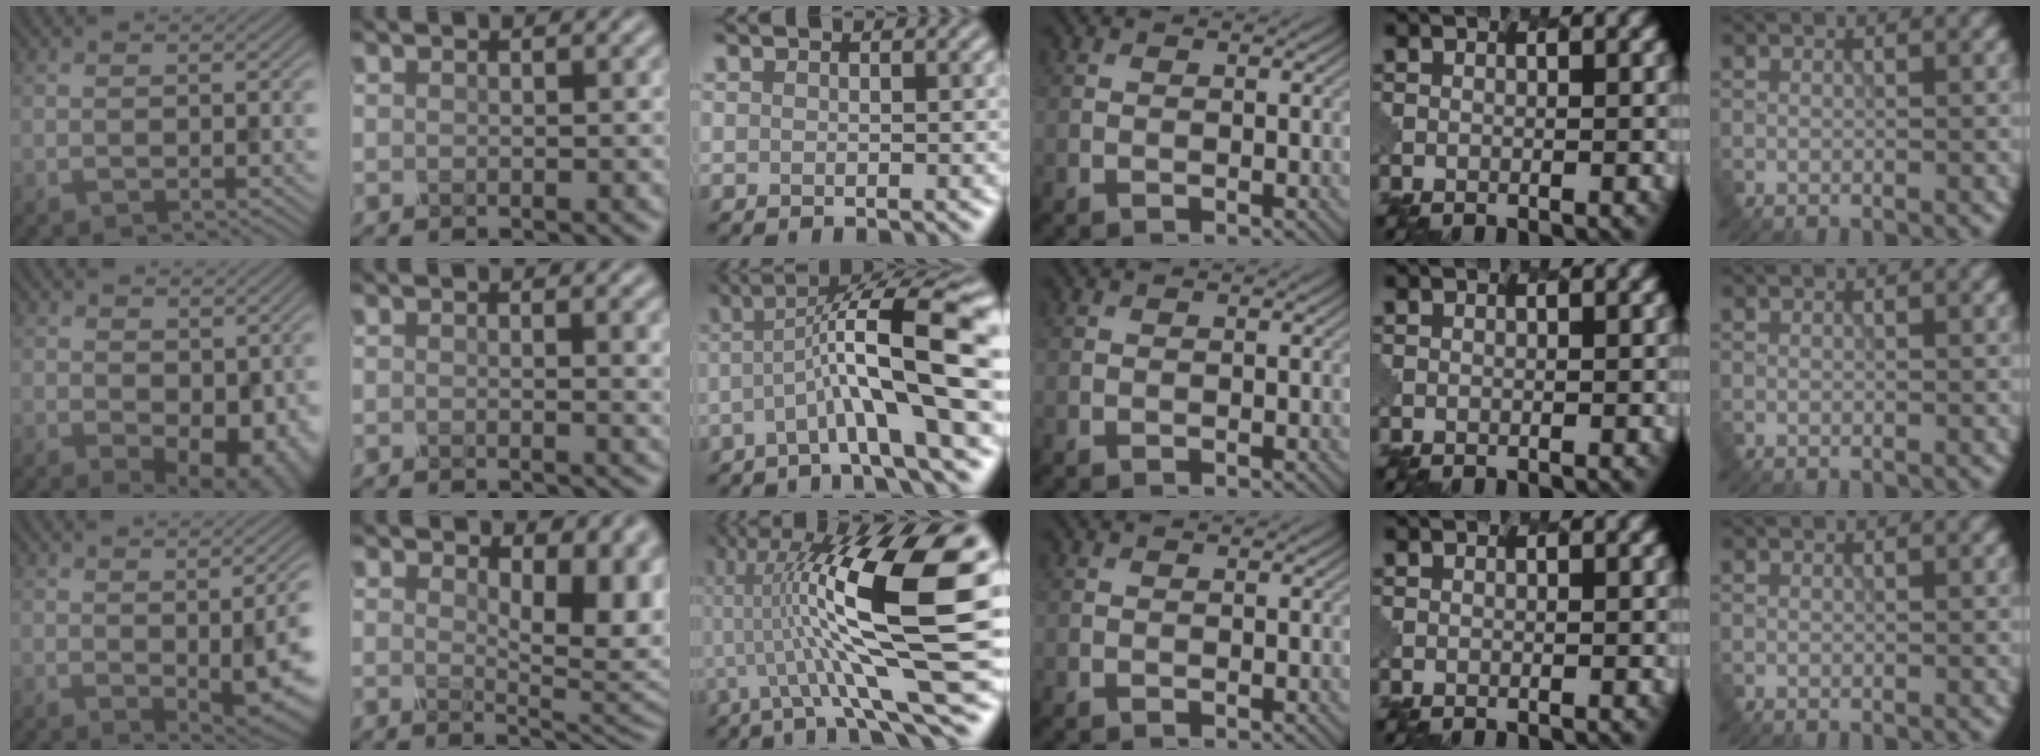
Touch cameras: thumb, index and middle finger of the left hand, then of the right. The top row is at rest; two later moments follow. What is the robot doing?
{"motion": "dispense", "object": "dispenser bottle"}